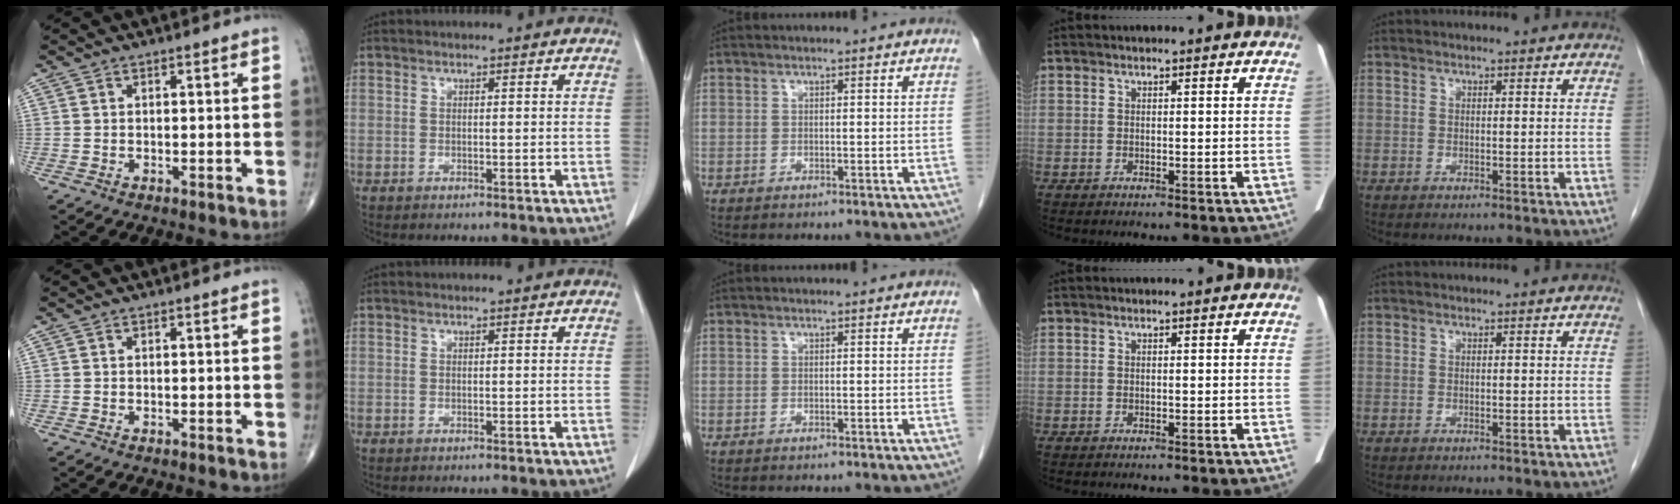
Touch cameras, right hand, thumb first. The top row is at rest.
{}